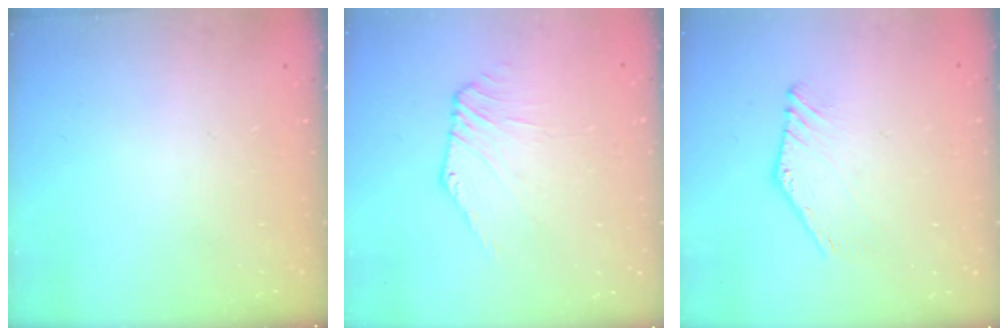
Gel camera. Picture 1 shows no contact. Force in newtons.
{"total": 1.1, "press": 1.1, "slide": 0.3}
{"total": 2.4, "press": 2.4, "slide": 0.1}